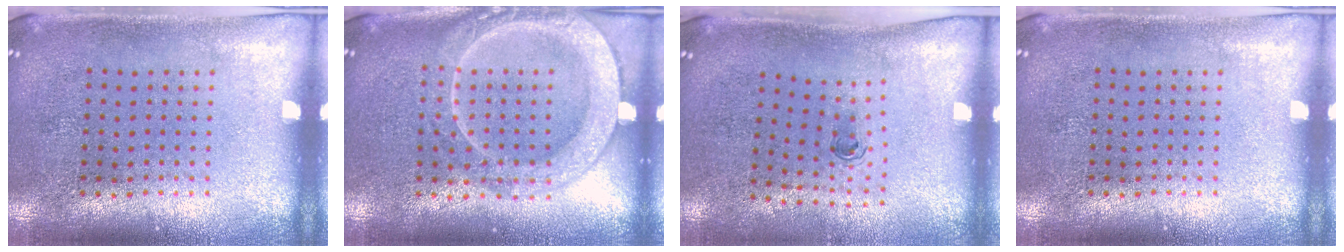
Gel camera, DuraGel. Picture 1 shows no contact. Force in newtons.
{"total": 2.0, "press": 2.0, "slide": 0.3}
{"total": 0.6, "press": 0.3, "slide": 0.5}
{"total": 0.0}